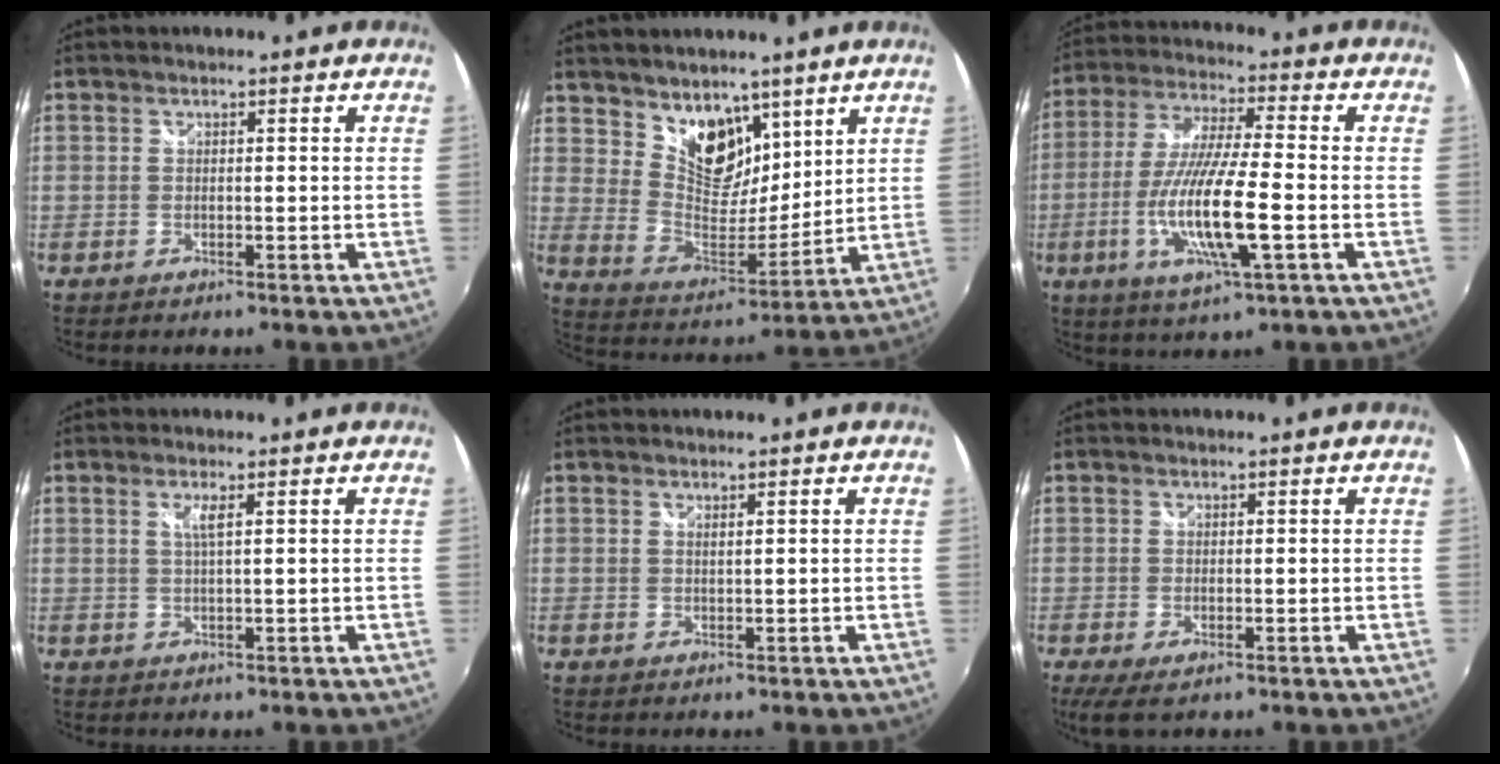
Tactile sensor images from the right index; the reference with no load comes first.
{"total": 11.9, "force": [8.0, 7.1, 5.2], "torque": [-0.082, -0.007, 0.156]}
{"total": 14.9, "force": [-4.2, 1.8, 14.2], "torque": [-0.287, -0.018, -0.076]}
{"total": 1.9, "force": [0.7, -0.2, 1.7], "torque": [-0.034, -0.002, 0.012]}
{"total": 0.7, "force": [0.5, 0.0, 0.4], "torque": [-0.005, 0.000, 0.010]}
{"total": 3.7, "force": [-1.3, 1.7, 3.1], "torque": [-0.063, -0.014, -0.019]}